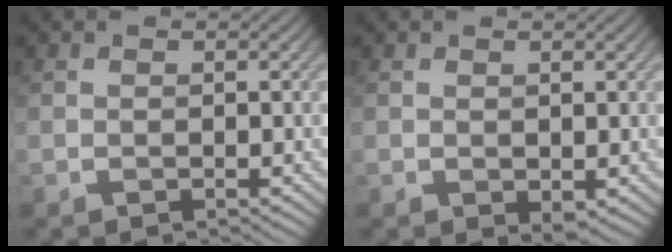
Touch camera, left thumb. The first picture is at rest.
{"total": 1.0, "force": [0.1, 0.6, 0.8], "torque": [-0.012, -0.006, 0.006]}